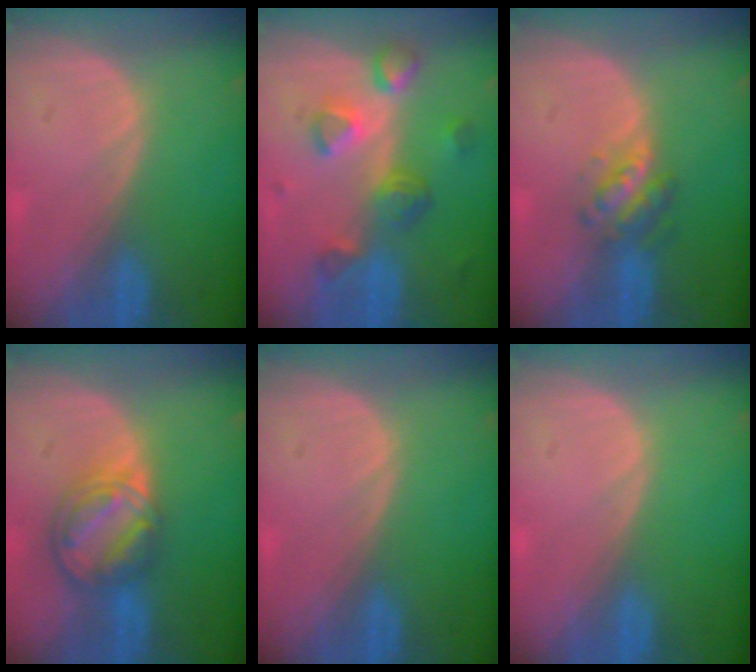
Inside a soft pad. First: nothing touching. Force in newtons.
{"total": 8.0, "press": 7.0, "slide": 3.8}
{"total": 4.8, "press": 4.3, "slide": 2.1}
{"total": 8.2, "press": 6.9, "slide": 4.4}
{"total": 0.0}
{"total": 0.0}